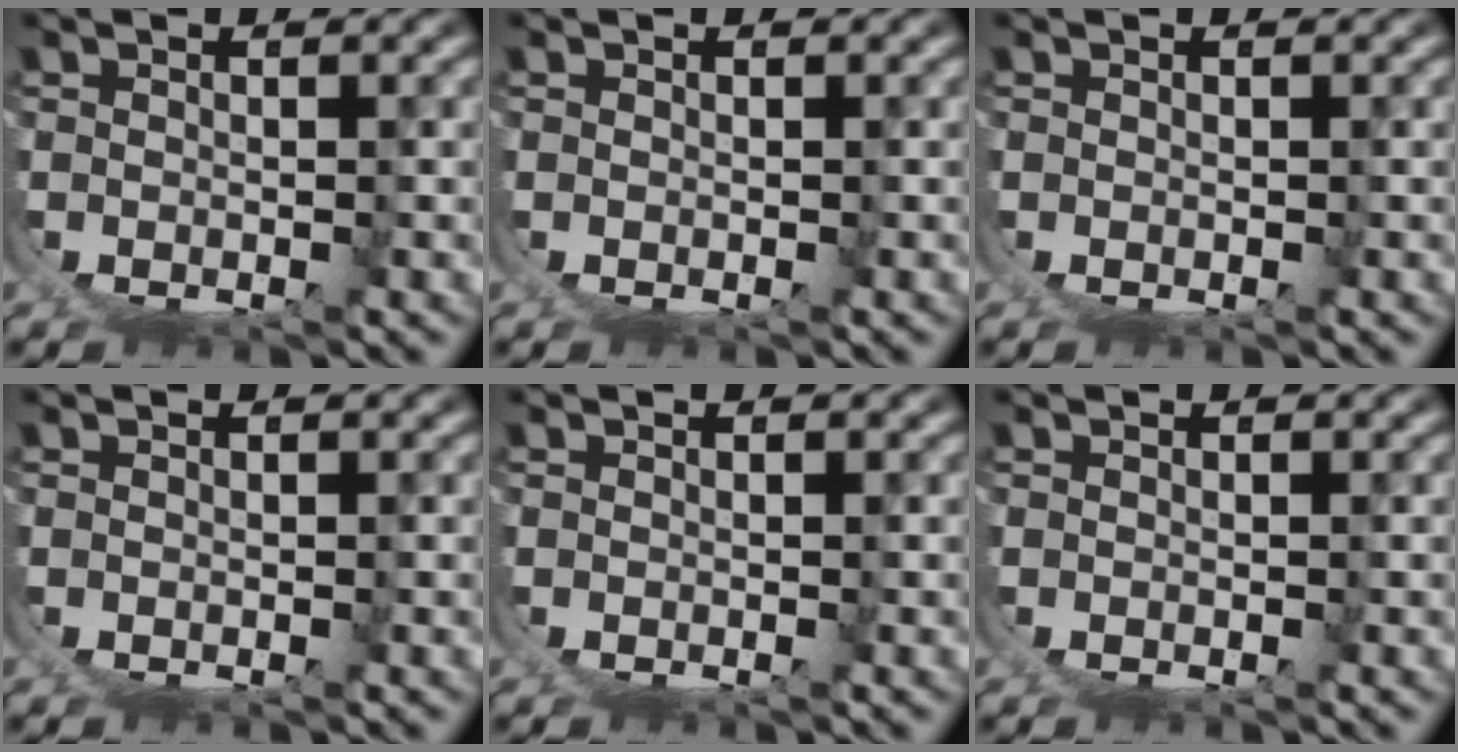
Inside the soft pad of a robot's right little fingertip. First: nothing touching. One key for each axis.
{"total": 0.0}
{"total": 0.0}
{"total": 0.0}
{"total": 0.0}
{"total": 0.0}